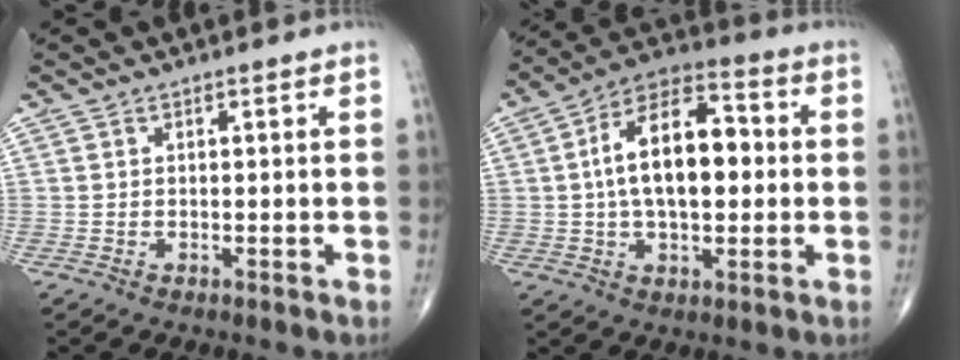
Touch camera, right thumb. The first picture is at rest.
{"total": 16.5, "force": [1.0, 8.8, 13.9], "torque": [-0.216, 0.029, 0.008]}